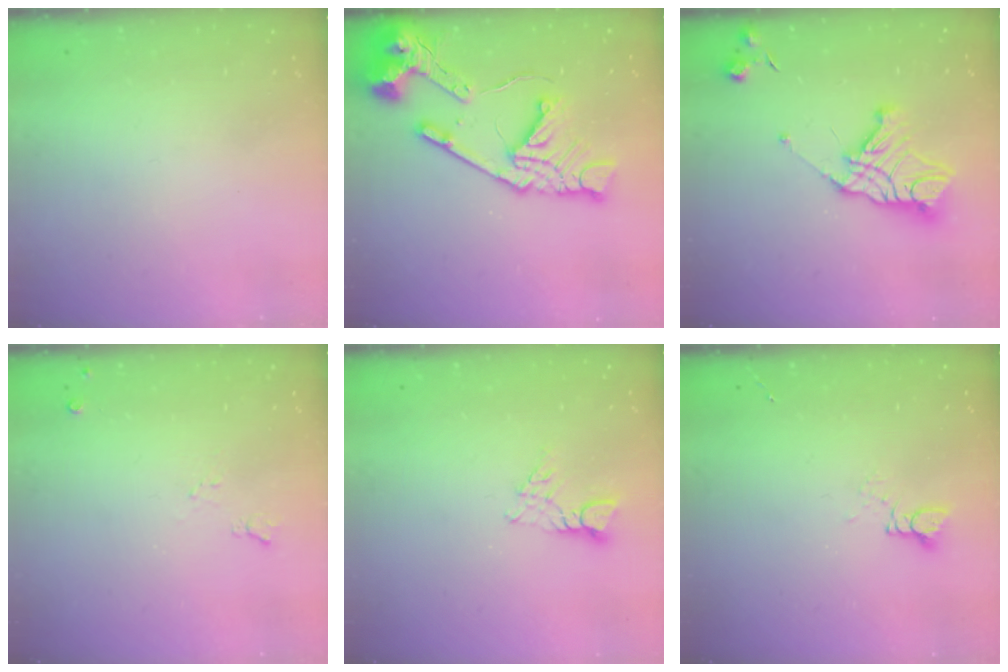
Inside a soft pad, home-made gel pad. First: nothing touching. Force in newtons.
{"total": 20.3, "press": 20.2, "slide": 1.9}
{"total": 14.9, "press": 14.8, "slide": 1.4}
{"total": 5.0, "press": 5.0, "slide": 0.7}
{"total": 3.8, "press": 3.7, "slide": 0.4}
{"total": 2.6, "press": 2.6, "slide": 0.3}